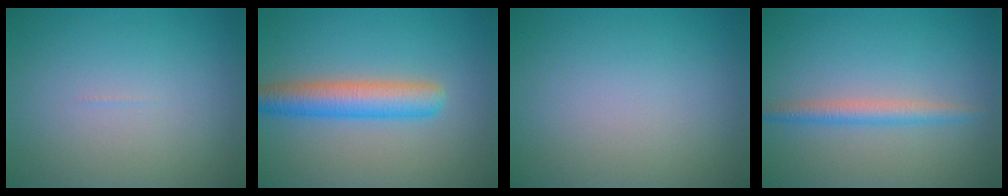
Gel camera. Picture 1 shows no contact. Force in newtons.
{"total": 5.0, "press": 5.0, "slide": 0.1}
{"total": 0.0}
{"total": 2.2, "press": 2.2, "slide": 0.0}